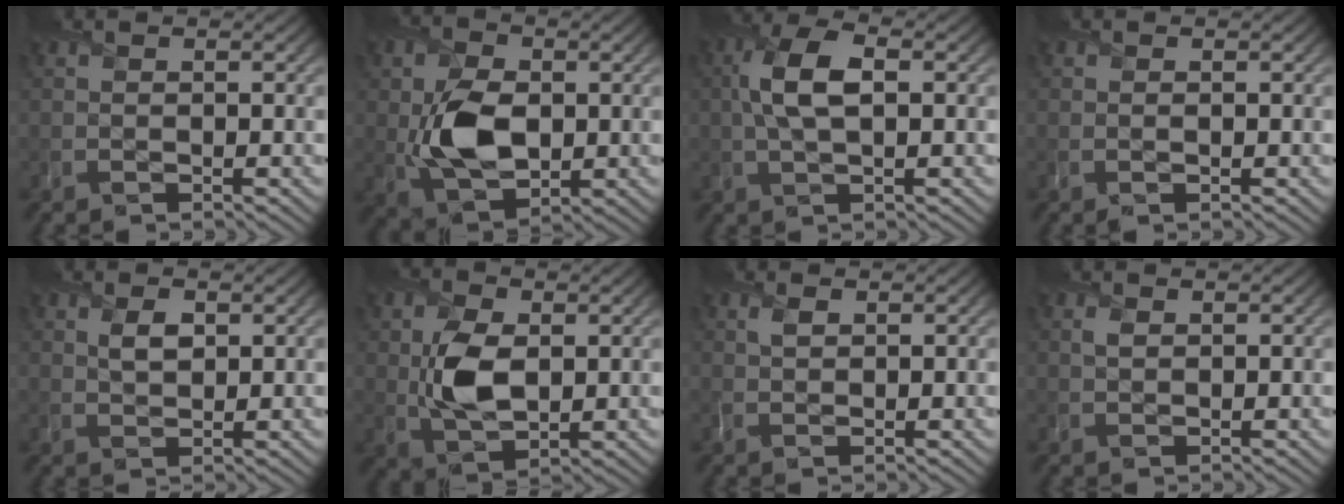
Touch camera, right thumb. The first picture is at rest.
{"total": 8.0, "force": [0.0, 5.4, 5.9], "torque": [-0.124, -0.007, -0.001]}
{"total": 6.3, "force": [0.8, 2.8, 5.5], "torque": [-0.125, 0.009, 0.011]}
{"total": 0.5, "force": [0.3, -0.3, -0.3], "torque": [0.010, 0.000, 0.006]}
{"total": 2.4, "force": [1.0, 1.4, 1.6], "torque": [-0.035, -0.002, 0.019]}
{"total": 6.4, "force": [0.9, 4.1, 4.9], "torque": [-0.104, -0.003, 0.018]}
{"total": 1.0, "force": [0.9, 0.3, 0.3], "torque": [-0.007, 0.003, 0.018]}
{"total": 0.9, "force": [0.5, 0.5, 0.5], "torque": [-0.013, -0.001, 0.010]}